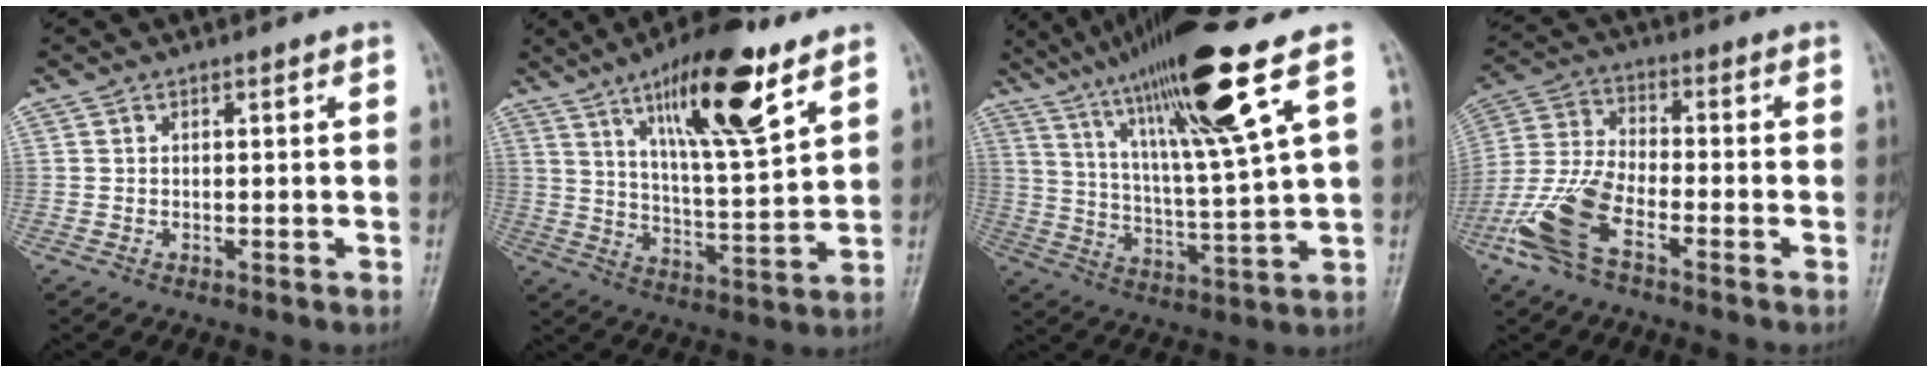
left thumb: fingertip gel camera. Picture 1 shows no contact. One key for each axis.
{"total": 17.3, "fx": 9.7, "fy": 3.9, "fz": 13.7, "tx": -0.209, "ty": -0.050, "tz": 0.166}
{"total": 19.2, "fx": 10.8, "fy": 0.6, "fz": 15.8, "tx": -0.267, "ty": -0.038, "tz": 0.189}
{"total": 11.7, "fx": -6.1, "fy": 4.8, "fz": 8.8, "tx": -0.200, "ty": 0.024, "tz": -0.127}